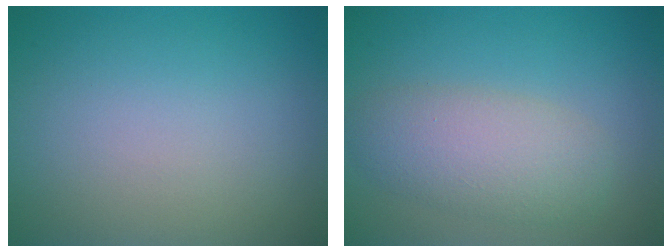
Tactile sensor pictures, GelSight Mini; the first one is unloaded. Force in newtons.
{"total": 4.6, "press": 4.6, "slide": 0.3}